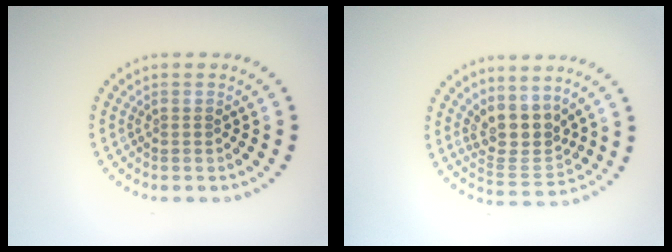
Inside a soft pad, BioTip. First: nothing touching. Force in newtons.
{"total": 3.8, "press": 3.1, "slide": 2.3}